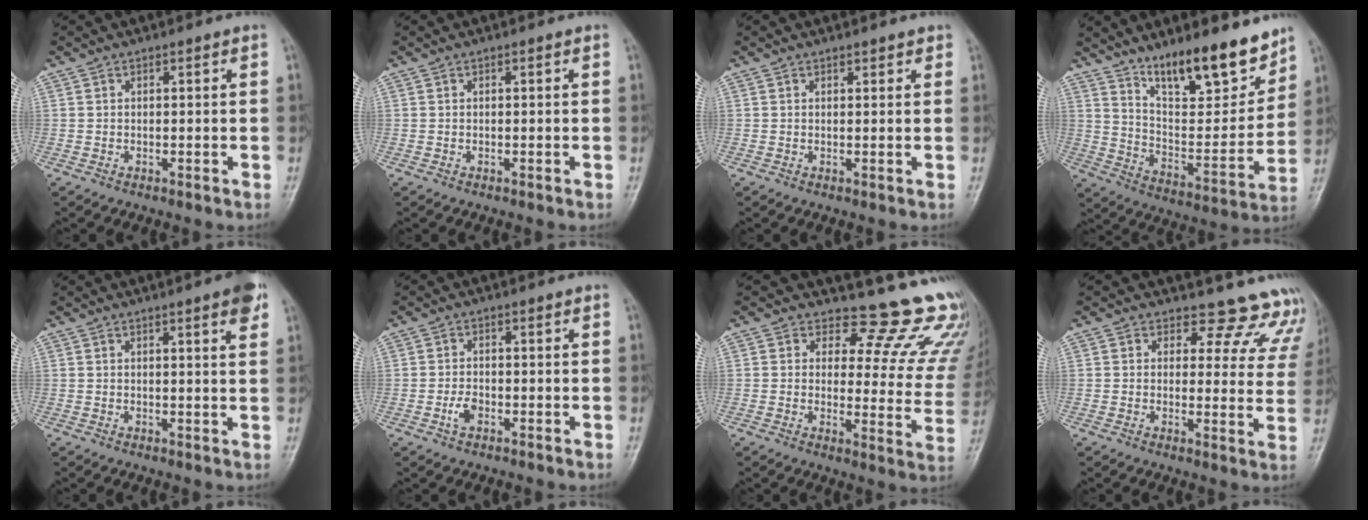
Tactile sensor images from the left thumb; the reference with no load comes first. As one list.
[{"total": 0.0}, {"total": 1.2, "force": [1.0, 0.6, 0.4], "torque": [0.003, -0.005, 0.010]}, {"total": 18.1, "force": [13.2, 5.5, 11.1], "torque": [-0.129, -0.085, 0.224]}, {"total": 5.0, "force": [2.9, 0.7, 4.0], "torque": [-0.042, -0.006, 0.033]}, {"total": 2.3, "force": [-0.9, 1.4, 1.6], "torque": [-0.031, 0.004, -0.019]}, {"total": 16.3, "force": [14.4, 5.6, 5.2], "torque": [-0.007, -0.141, 0.145]}, {"total": 13.1, "force": [12.1, 5.0, 0.1], "torque": [0.051, -0.103, 0.102]}]